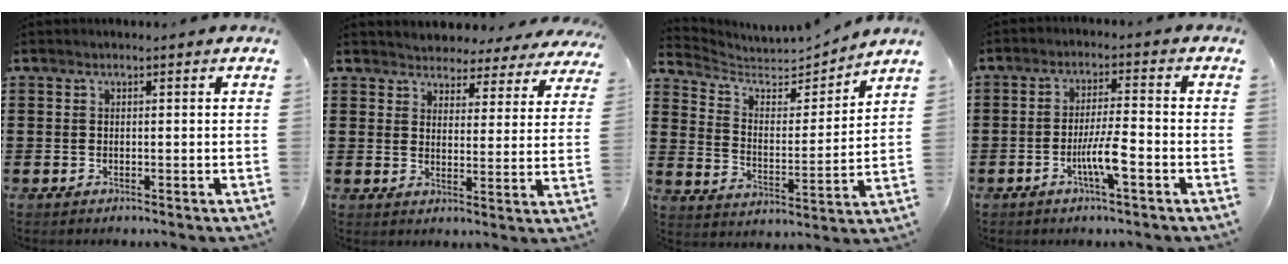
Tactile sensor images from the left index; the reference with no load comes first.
{"total": 3.9, "force": [3.8, 0.6, -0.5], "torque": [-0.006, -0.029, 0.063]}
{"total": 5.0, "force": [4.6, 1.3, 1.2], "torque": [-0.051, -0.036, 0.075]}
{"total": 5.7, "force": [-2.3, 0.6, 5.2], "torque": [-0.099, -0.006, -0.043]}